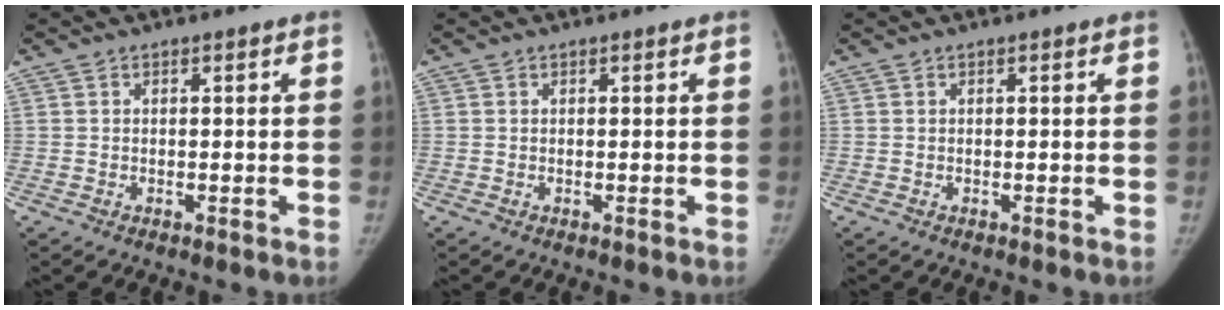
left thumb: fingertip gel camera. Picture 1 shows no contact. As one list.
[{"total": 0.0}, {"total": 0.0}]